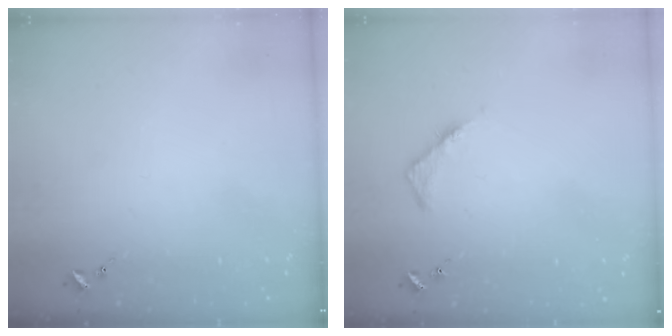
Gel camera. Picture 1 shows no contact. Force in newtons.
{"total": 4.1, "press": 4.0, "slide": 0.5}